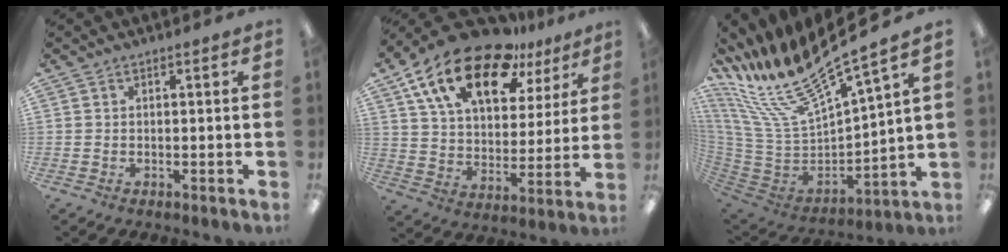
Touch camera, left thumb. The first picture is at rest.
{"total": 20.3, "force": [13.4, 9.7, 11.8], "torque": [-0.209, -0.071, 0.236]}
{"total": 24.1, "force": [19.1, 6.6, 13.2], "torque": [-0.259, -0.142, 0.322]}